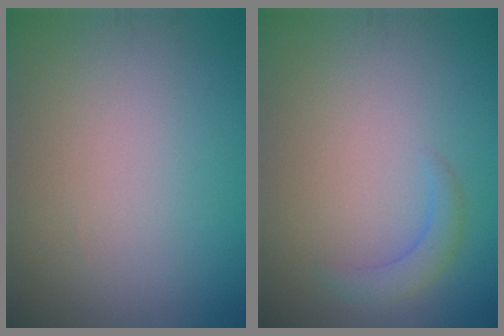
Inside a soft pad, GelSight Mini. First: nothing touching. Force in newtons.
{"total": 1.7, "press": 1.7, "slide": 0.2}